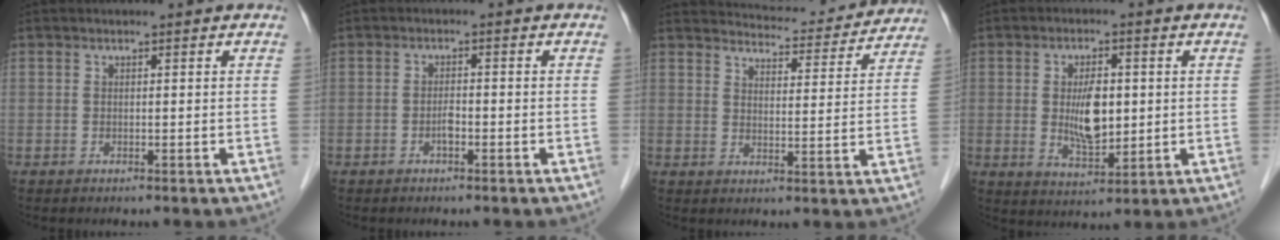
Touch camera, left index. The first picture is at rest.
{"total": 1.6, "force": [-1.0, 0.5, 1.1], "torque": [-0.021, 0.000, -0.017]}
{"total": 15.5, "force": [15.0, 2.8, 2.5], "torque": [-0.019, -0.011, 0.177]}
{"total": 6.8, "force": [0.2, 2.9, 6.2], "torque": [-0.115, -0.004, 0.010]}